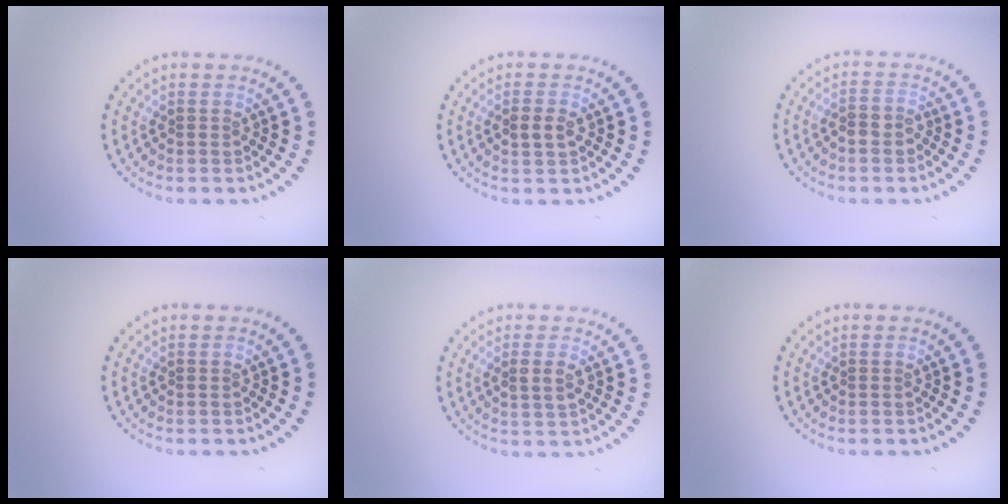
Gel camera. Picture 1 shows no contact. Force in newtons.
{"total": 1.9, "press": 1.9, "slide": 0.1}
{"total": 1.6, "press": 1.4, "slide": 0.8}
{"total": 0.0}
{"total": 1.8, "press": 1.8, "slide": 0.2}
{"total": 0.0}